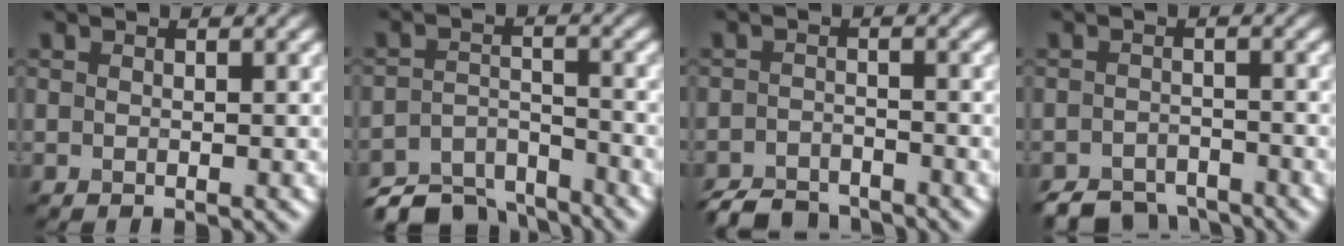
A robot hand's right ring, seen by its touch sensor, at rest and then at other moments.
{"total": 6.9, "force": [-6.1, 2.4, 2.1], "torque": [-0.041, -0.018, -0.108]}
{"total": 4.1, "force": [-3.8, 1.2, 1.0], "torque": [-0.012, -0.006, -0.073]}
{"total": 4.5, "force": [-4.0, 1.6, 1.0], "torque": [-0.008, -0.007, -0.071]}